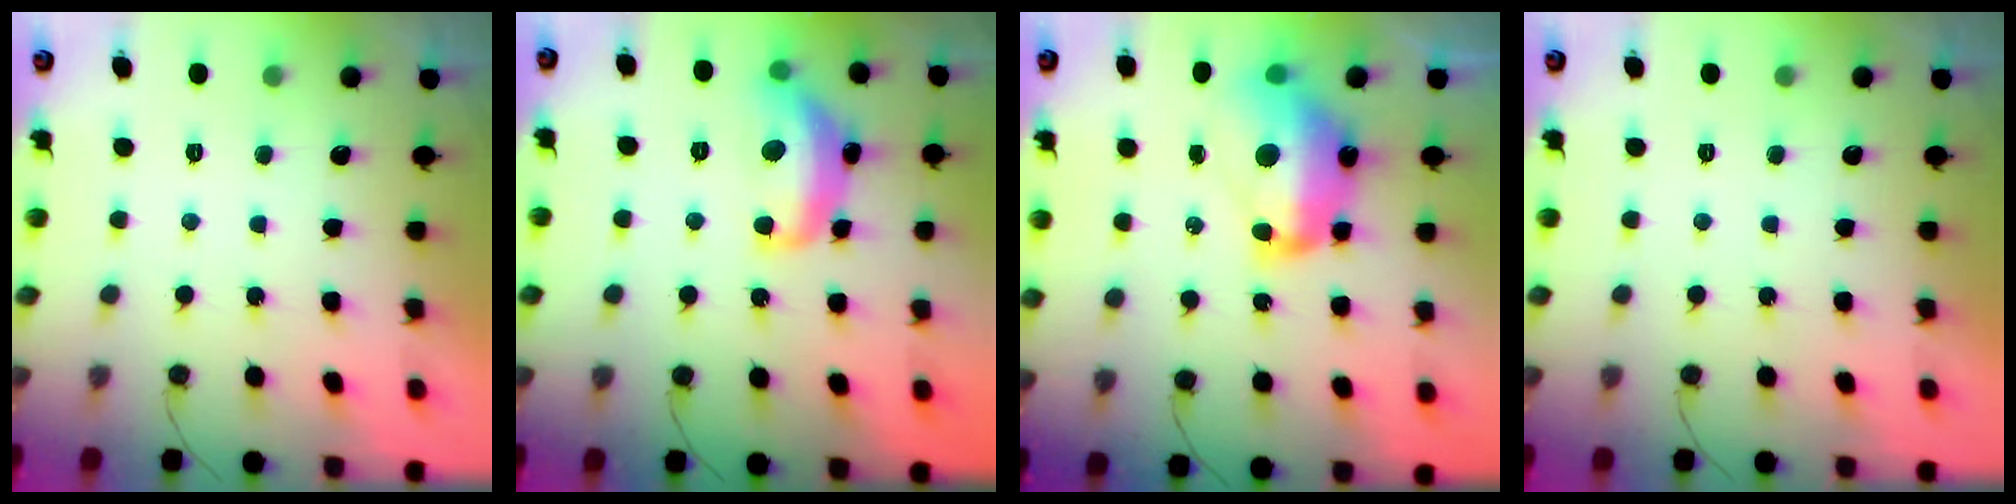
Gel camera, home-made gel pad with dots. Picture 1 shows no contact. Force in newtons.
{"total": 14.1, "press": 14.1, "slide": 0.9}
{"total": 16.5, "press": 16.4, "slide": 1.6}
{"total": 0.0}